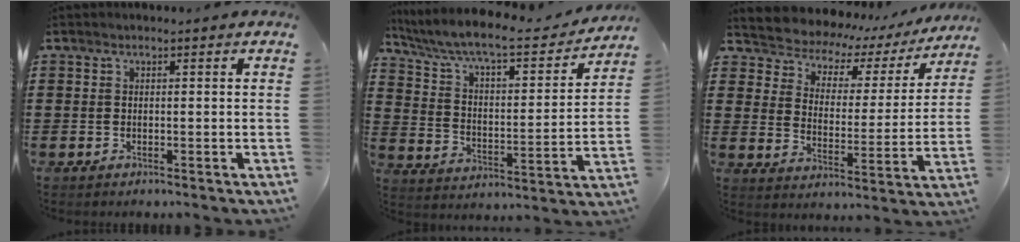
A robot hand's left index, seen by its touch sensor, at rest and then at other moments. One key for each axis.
{"total": 8.2, "fx": 7.0, "fy": 0.8, "fz": 4.1, "tx": -0.109, "ty": -0.046, "tz": 0.114}
{"total": 3.7, "fx": 3.2, "fy": 1.8, "fz": 0.5, "tx": -0.037, "ty": -0.030, "tz": 0.046}